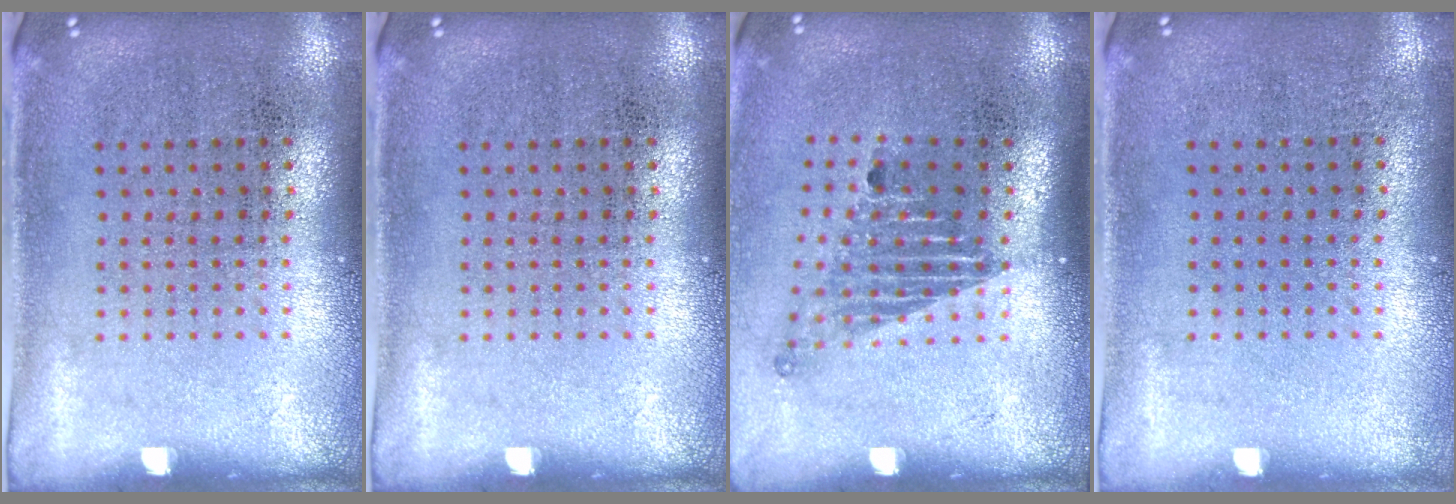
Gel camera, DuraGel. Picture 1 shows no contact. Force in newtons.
{"total": 0.0}
{"total": 1.6, "press": 1.1, "slide": 1.2}
{"total": 0.0}